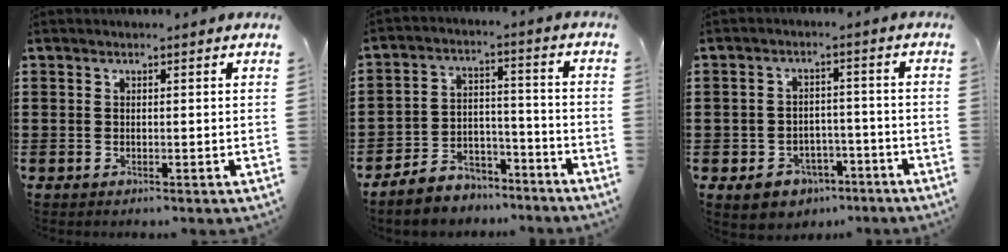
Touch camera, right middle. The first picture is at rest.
{"total": 5.2, "force": [-4.8, 2.1, 0.2], "torque": [-0.013, 0.008, -0.098]}
{"total": 4.2, "force": [-3.2, 2.7, 0.5], "torque": [-0.017, 0.013, -0.061]}